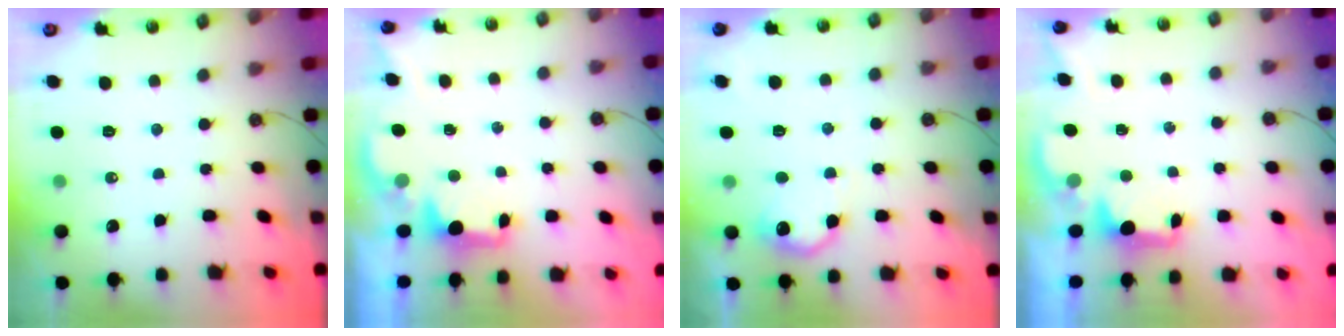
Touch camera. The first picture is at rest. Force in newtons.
{"total": 2.1, "press": 1.9, "slide": 0.8}
{"total": 11.1, "press": 11.1, "slide": 0.8}
{"total": 2.1, "press": 1.9, "slide": 0.8}